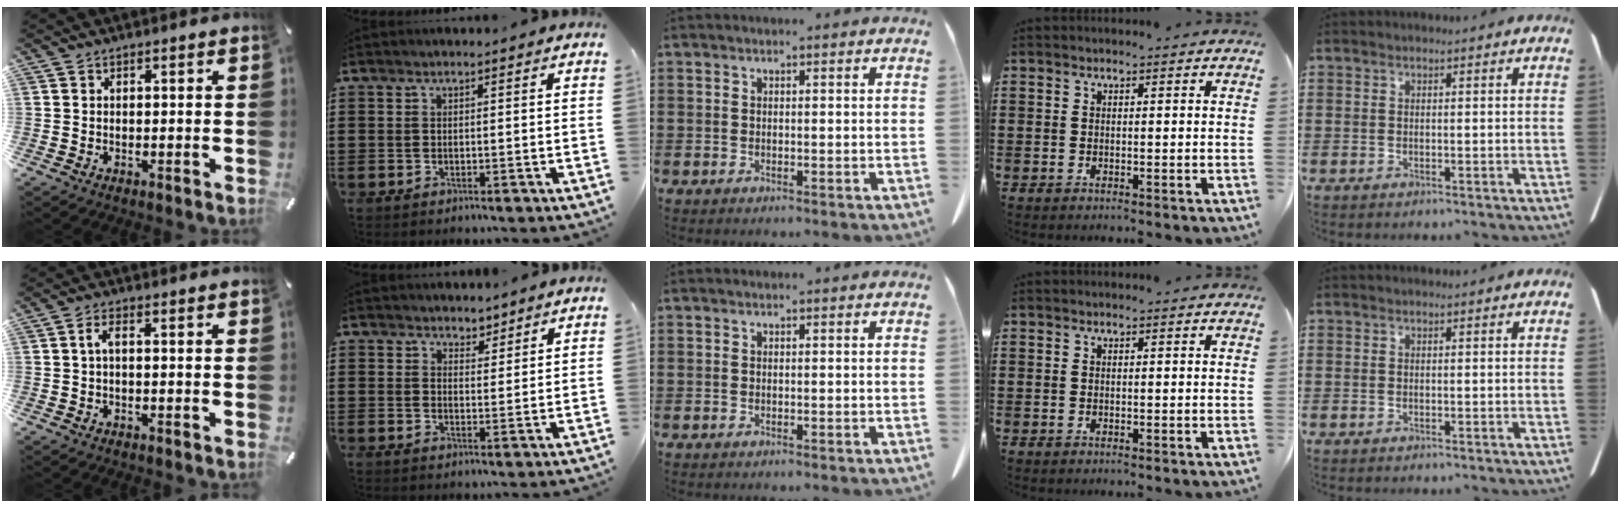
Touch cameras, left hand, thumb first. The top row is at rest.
{"thumb": {"total": 2.3, "force": [-0.2, 0.7, 2.1], "torque": [-0.040, 0.007, -0.006]}, "index": {"total": 2.6, "force": [2.3, 1.2, -0.3], "torque": [-0.005, 0.001, 0.043]}}